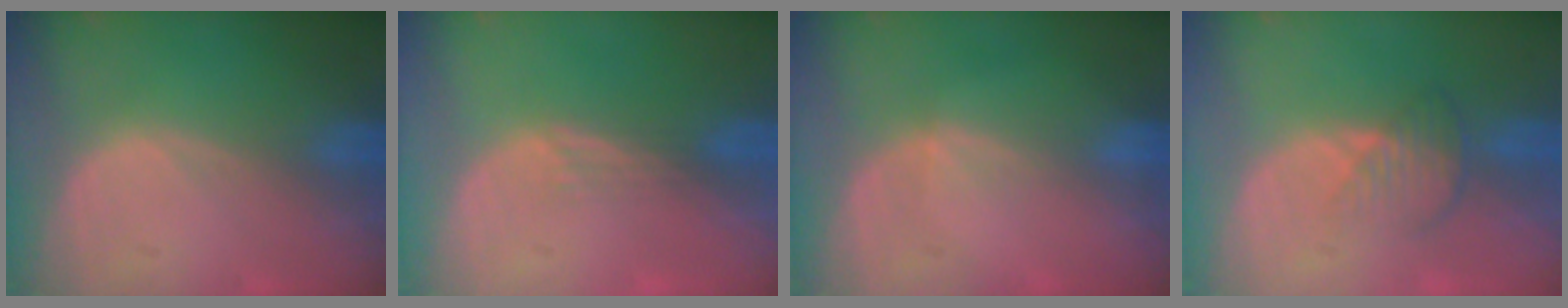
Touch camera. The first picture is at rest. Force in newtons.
{"total": 1.5, "press": 1.2, "slide": 0.9}
{"total": 1.3, "press": 0.9, "slide": 0.9}
{"total": 3.8, "press": 3.4, "slide": 1.6}